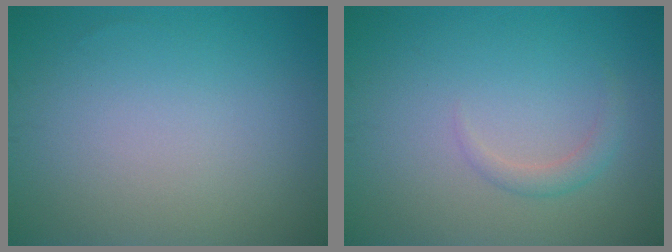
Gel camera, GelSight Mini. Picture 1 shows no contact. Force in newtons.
{"total": 1.4, "press": 1.4, "slide": 0.1}